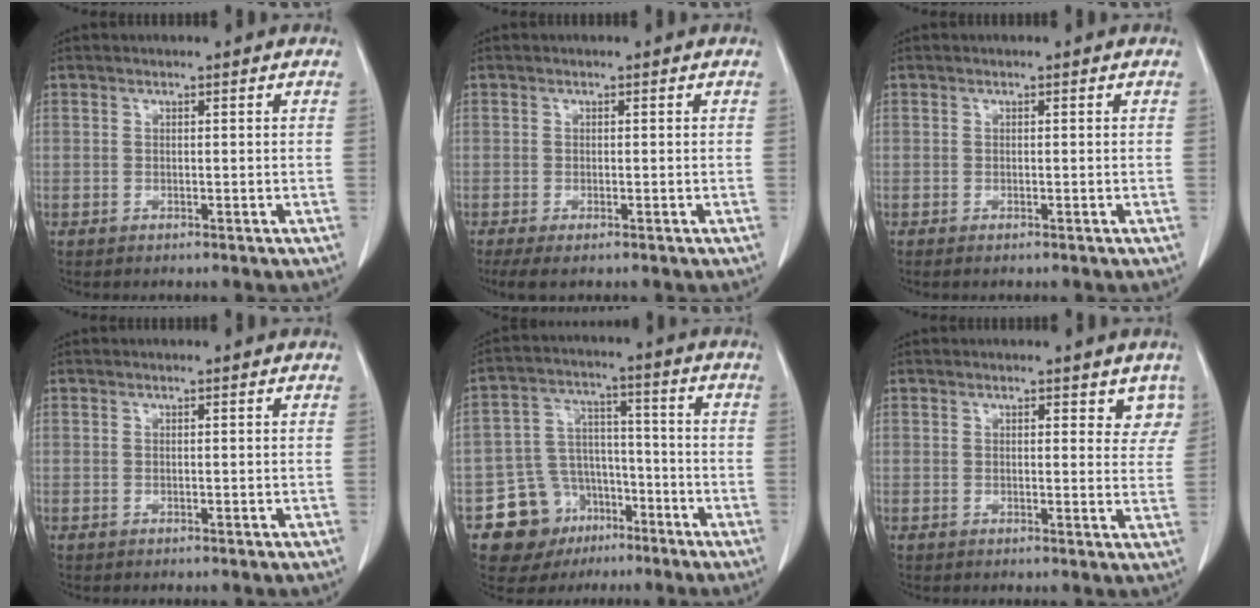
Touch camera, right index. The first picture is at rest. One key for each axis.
{"total": 4.7, "fx": -2.7, "fy": 1.7, "fz": 3.5, "tx": -0.071, "ty": -0.009, "tz": -0.044}
{"total": 1.1, "fx": -0.5, "fy": 0.4, "fz": 0.9, "tx": -0.022, "ty": -0.003, "tz": -0.007}
{"total": 0.0}
{"total": 12.7, "fx": -6.8, "fy": 10.0, "fz": 3.6, "tx": -0.064, "ty": 0.053, "tz": -0.098}
{"total": 5.1, "fx": 3.0, "fy": 2.5, "fz": 3.3, "tx": -0.027, "ty": -0.002, "tz": 0.032}